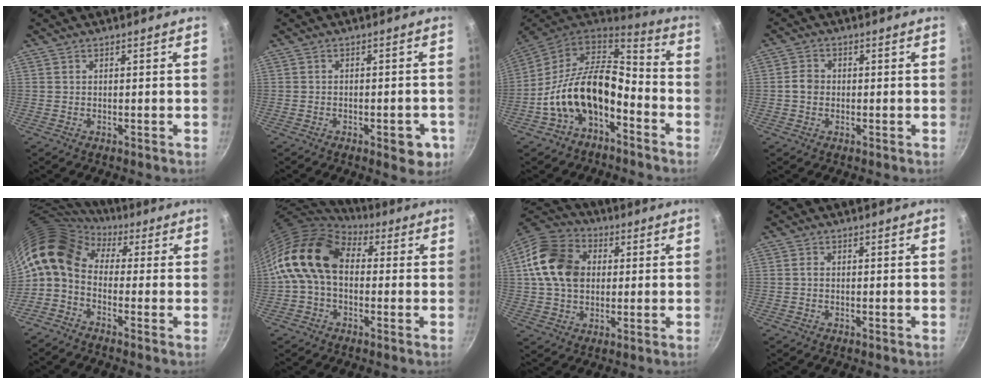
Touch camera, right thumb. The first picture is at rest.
{"total": 5.9, "force": [-2.4, 2.7, 4.6], "torque": [-0.039, 0.012, -0.026]}
{"total": 17.2, "force": [-5.3, 10.3, 12.7], "torque": [-0.209, 0.063, -0.104]}
{"total": 3.0, "force": [-0.4, 2.5, 1.5], "torque": [-0.018, 0.012, -0.010]}
{"total": 11.0, "force": [2.0, 7.6, 7.8], "torque": [-0.133, 0.022, 0.013]}
{"total": 13.7, "force": [1.3, 9.6, 9.6], "torque": [-0.148, 0.023, 0.005]}
{"total": 15.4, "force": [2.6, 11.8, 9.6], "torque": [-0.158, 0.014, 0.034]}
{"total": 0.7, "force": [-0.1, 0.5, 0.5], "torque": [-0.010, 0.004, -0.003]}